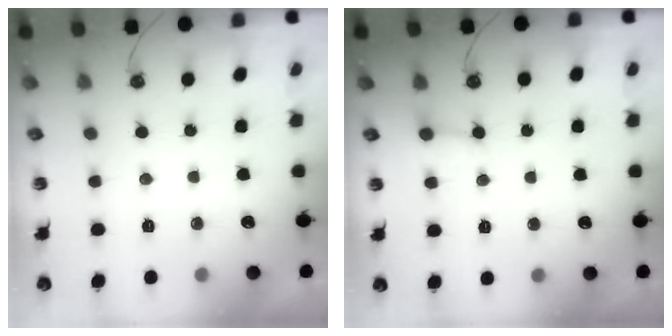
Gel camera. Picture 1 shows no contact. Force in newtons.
{"total": 3.7, "press": 3.7, "slide": 0.3}